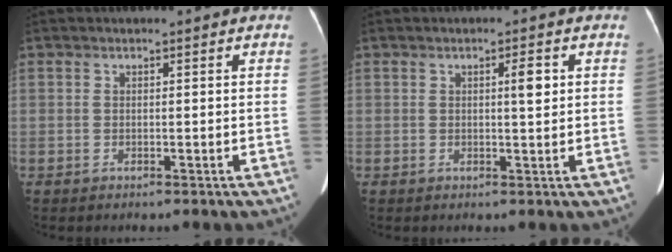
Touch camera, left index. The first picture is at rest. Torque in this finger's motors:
{"motor_torque": [0.36, -0.15, 0.20, 0.07]}